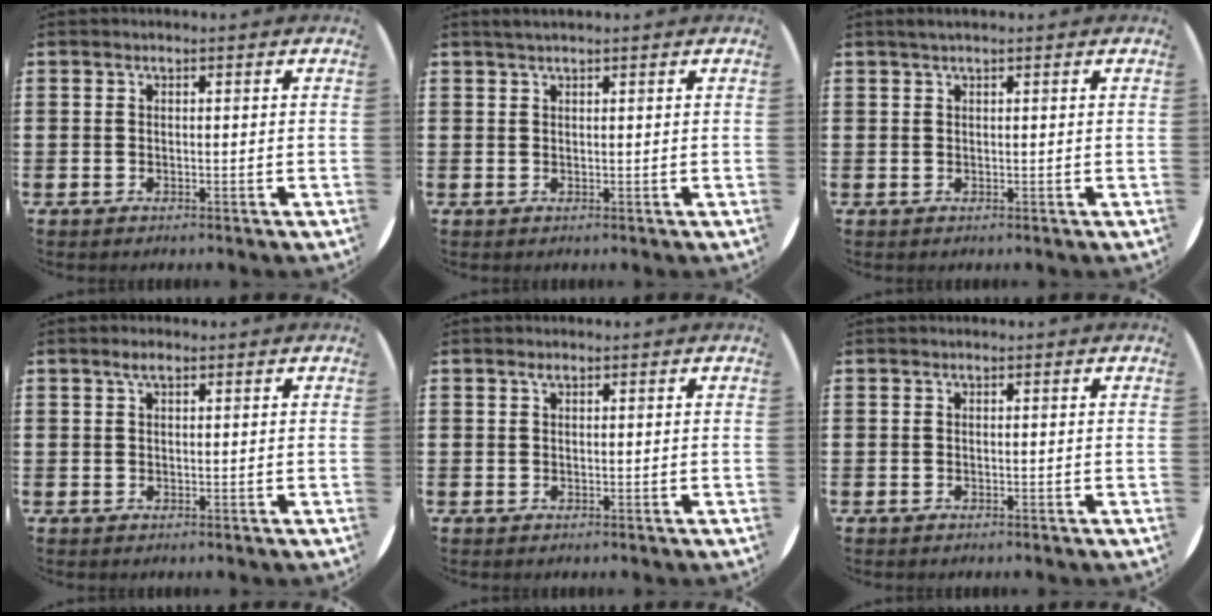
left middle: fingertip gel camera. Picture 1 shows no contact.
{"total": 0.9, "force": [0.8, -0.1, 0.4], "torque": [-0.009, 0.001, 0.016]}
{"total": 0.7, "force": [0.5, 0.0, 0.6], "torque": [-0.010, 0.002, 0.009]}
{"total": 1.5, "force": [0.9, 0.6, 1.0], "torque": [-0.013, 0.002, 0.013]}
{"total": 0.6, "force": [0.4, 0.3, 0.2], "torque": [0.001, -0.001, 0.006]}
{"total": 0.0}